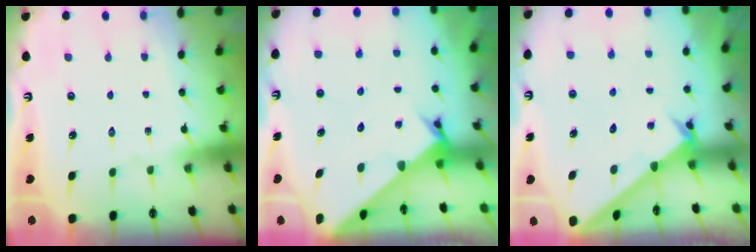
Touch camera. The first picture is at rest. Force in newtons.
{"total": 2.3, "press": 2.3, "slide": 0.2}
{"total": 1.9, "press": 1.9, "slide": 0.2}